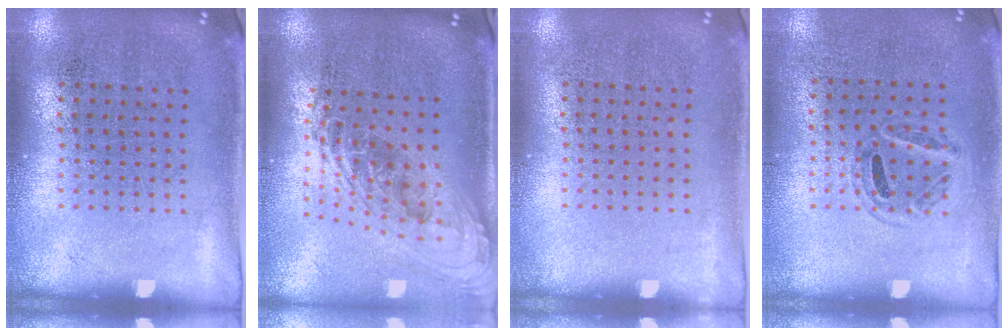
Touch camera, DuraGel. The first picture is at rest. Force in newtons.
{"total": 2.2, "press": 1.6, "slide": 1.6}
{"total": 0.0}
{"total": 0.9, "press": 0.8, "slide": 0.4}